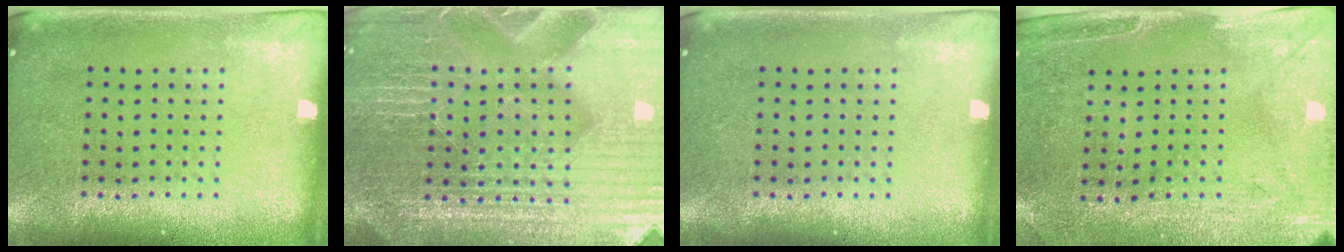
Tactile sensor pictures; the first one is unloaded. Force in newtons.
{"total": 5.7, "press": 5.2, "slide": 2.3}
{"total": 0.0}
{"total": 3.0, "press": 2.3, "slide": 1.8}